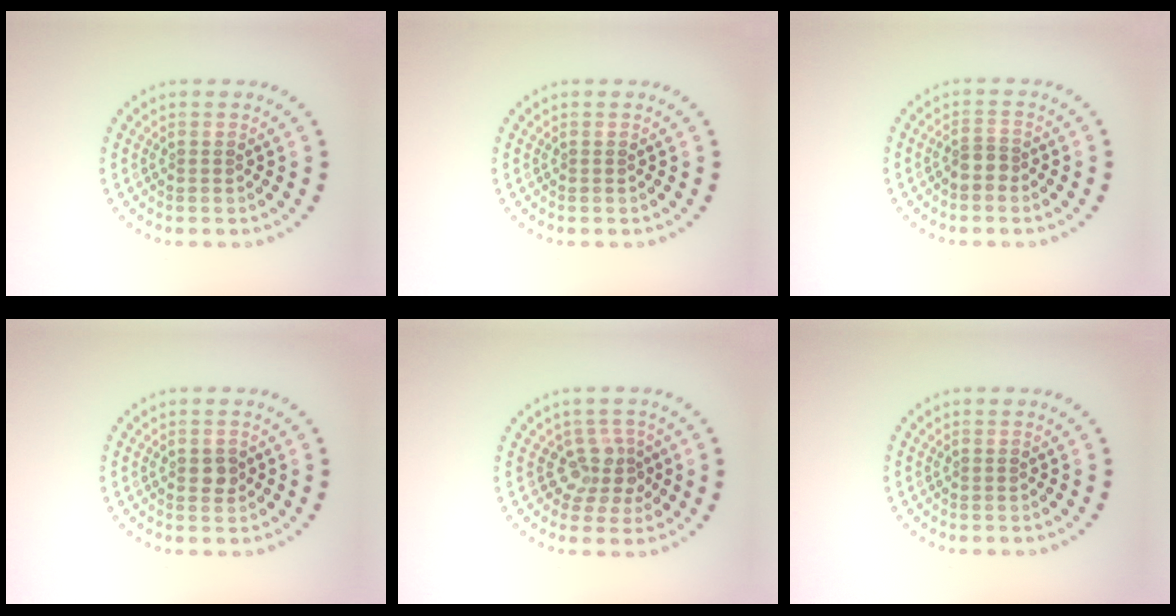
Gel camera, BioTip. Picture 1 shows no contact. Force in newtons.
{"total": 0.0}
{"total": 1.6, "press": 1.2, "slide": 1.0}
{"total": 1.3, "press": 1.3, "slide": 0.1}
{"total": 3.0, "press": 2.2, "slide": 1.9}
{"total": 0.0}